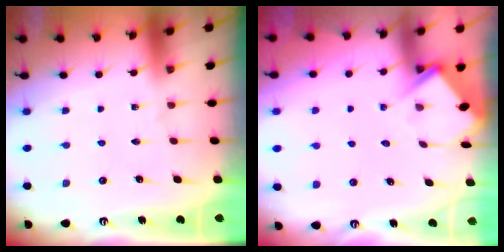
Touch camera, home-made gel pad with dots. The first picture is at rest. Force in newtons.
{"total": 6.1, "press": 6.1, "slide": 0.2}